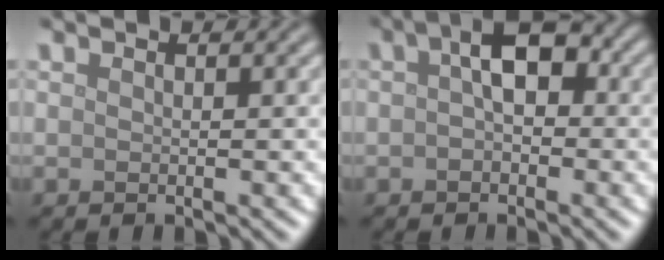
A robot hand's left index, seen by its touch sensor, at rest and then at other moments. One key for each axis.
{"total": 4.2, "fx": 0.6, "fy": 2.2, "fz": 3.5, "tx": -0.043, "ty": 0.015, "tz": -0.004}